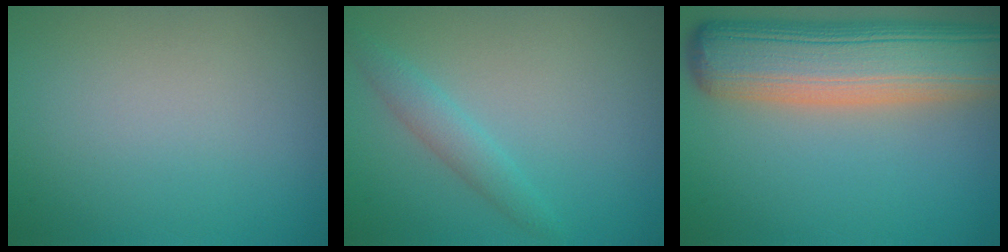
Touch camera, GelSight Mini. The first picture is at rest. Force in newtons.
{"total": 1.9, "press": 1.9, "slide": 0.1}
{"total": 11.9, "press": 11.8, "slide": 0.8}